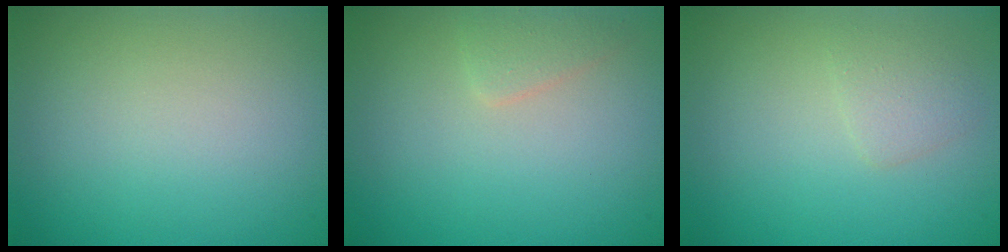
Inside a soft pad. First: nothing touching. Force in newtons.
{"total": 1.2, "press": 1.2, "slide": 0.1}
{"total": 1.4, "press": 1.4, "slide": 0.1}